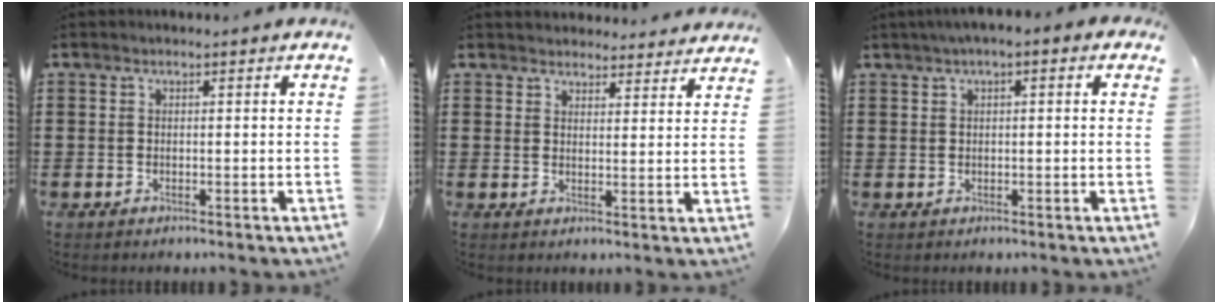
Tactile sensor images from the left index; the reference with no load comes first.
{"total": 3.4, "force": [3.4, 0.5, -0.1], "torque": [-0.001, -0.016, 0.062]}
{"total": 2.0, "force": [0.5, 0.4, 1.9], "torque": [-0.035, 0.005, 0.007]}